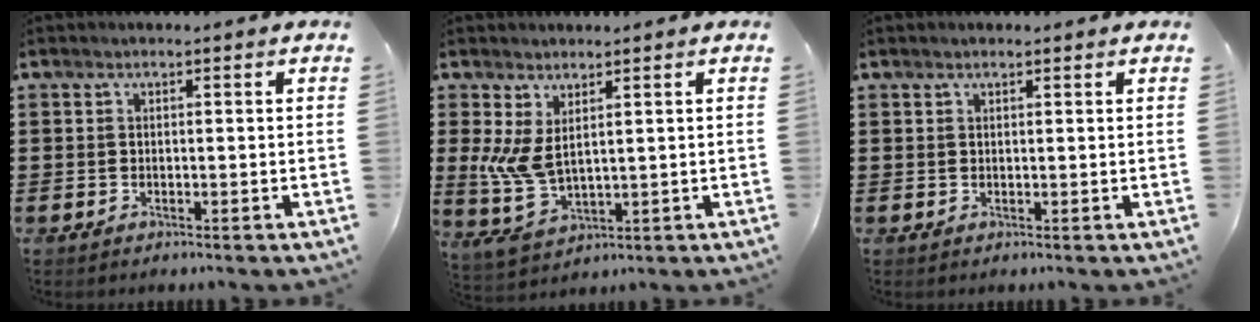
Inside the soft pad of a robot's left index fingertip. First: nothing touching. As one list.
[{"total": 6.1, "force": [1.6, 2.8, 5.2], "torque": [-0.128, -0.016, 0.027]}, {"total": 0.6, "force": [0.5, 0.2, 0.4], "torque": [-0.008, 0.001, 0.009]}]